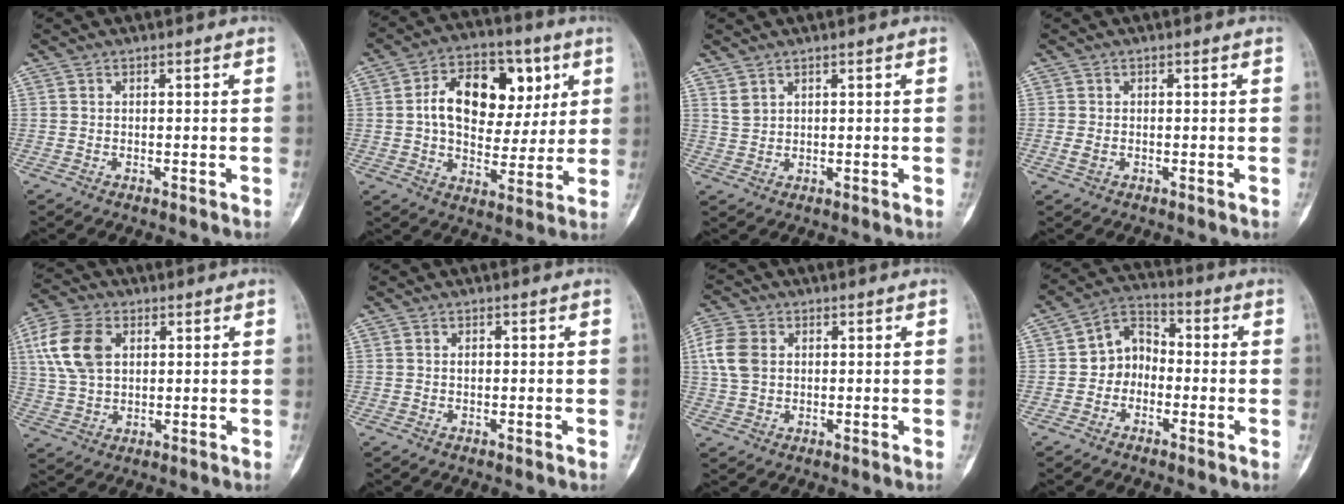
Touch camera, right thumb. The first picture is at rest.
{"total": 17.8, "force": [4.3, 11.5, 12.9], "torque": [-0.162, 0.007, 0.067]}
{"total": 2.0, "force": [1.5, 1.1, 0.8], "torque": [-0.011, -0.007, 0.037]}
{"total": 1.5, "force": [-0.3, 1.1, 1.0], "torque": [-0.024, 0.001, -0.008]}
{"total": 11.5, "force": [3.2, 7.6, 8.0], "torque": [-0.158, 0.005, 0.062]}
{"total": 0.6, "force": [0.1, 0.4, 0.4], "torque": [-0.003, 0.001, 0.001]}
{"total": 7.1, "force": [1.3, 5.3, 4.4], "torque": [-0.099, 0.008, 0.023]}
{"total": 7.4, "force": [-1.4, 6.2, 3.9], "torque": [-0.030, 0.032, -0.043]}